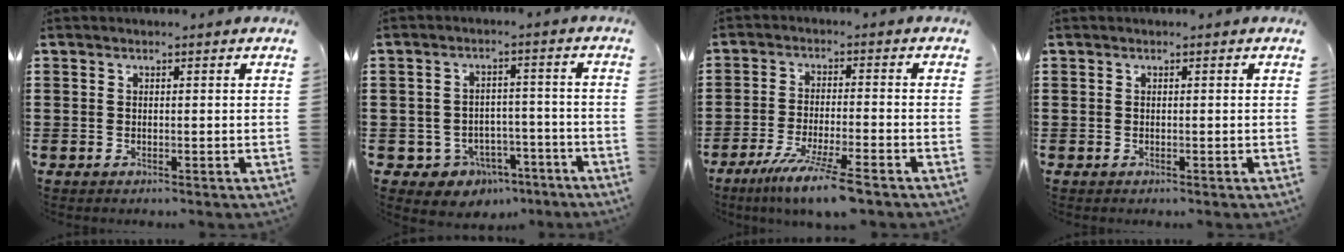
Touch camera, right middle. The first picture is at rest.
{"total": 4.3, "force": [-3.3, 2.7, 0.7], "torque": [-0.029, 0.010, -0.068]}
{"total": 7.8, "force": [-6.0, 0.0, 4.9], "torque": [-0.094, -0.017, -0.111]}
{"total": 0.0}